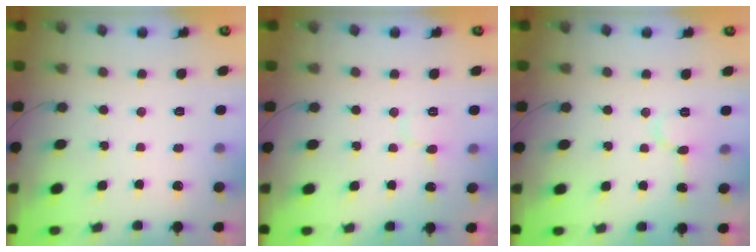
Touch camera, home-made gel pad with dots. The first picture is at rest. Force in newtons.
{"total": 6.7, "press": 6.6, "slide": 0.6}
{"total": 7.5, "press": 7.4, "slide": 0.9}